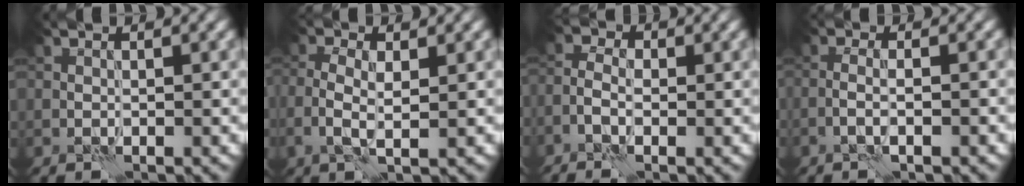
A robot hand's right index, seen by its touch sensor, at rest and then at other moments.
{"total": 3.0, "force": [-0.2, 1.1, 2.8], "torque": [-0.063, 0.000, -0.006]}
{"total": 3.2, "force": [-1.2, 1.8, 2.5], "torque": [-0.050, 0.003, -0.023]}
{"total": 1.9, "force": [-0.9, 0.3, 1.7], "torque": [-0.029, 0.009, -0.021]}